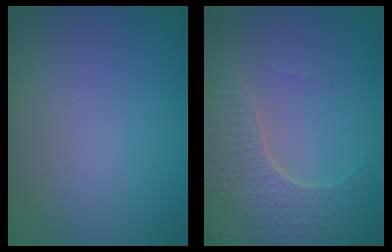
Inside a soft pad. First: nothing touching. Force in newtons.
{"total": 5.0, "press": 4.5, "slide": 2.3}